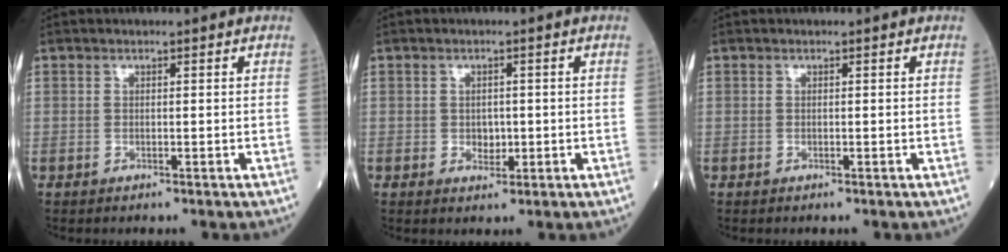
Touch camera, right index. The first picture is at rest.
{"total": 2.1, "force": [-0.3, 1.5, 1.4], "torque": [-0.017, 0.003, 0.000]}
{"total": 0.0}